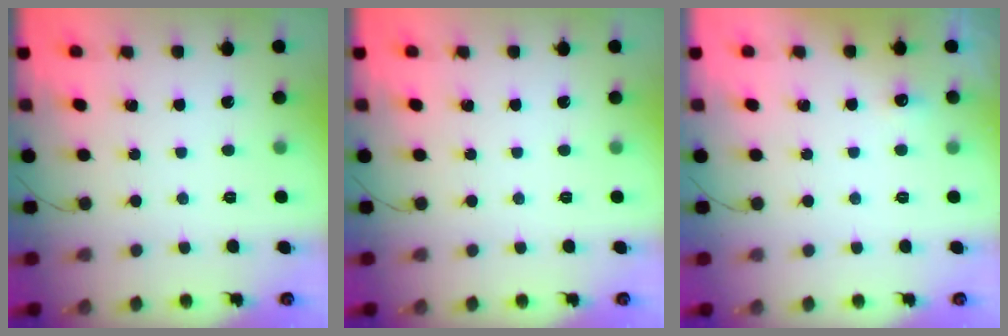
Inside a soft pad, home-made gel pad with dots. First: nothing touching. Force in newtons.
{"total": 0.0}
{"total": 9.3, "press": 3.6, "slide": 8.6}